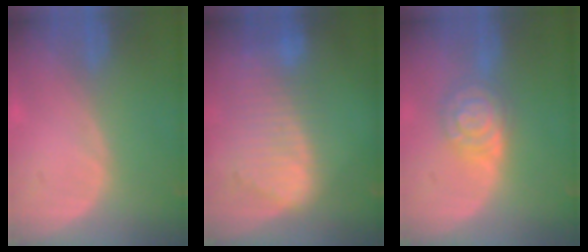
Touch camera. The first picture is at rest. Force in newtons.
{"total": 9.4, "press": 8.2, "slide": 4.7}
{"total": 6.6, "press": 6.6, "slide": 0.3}